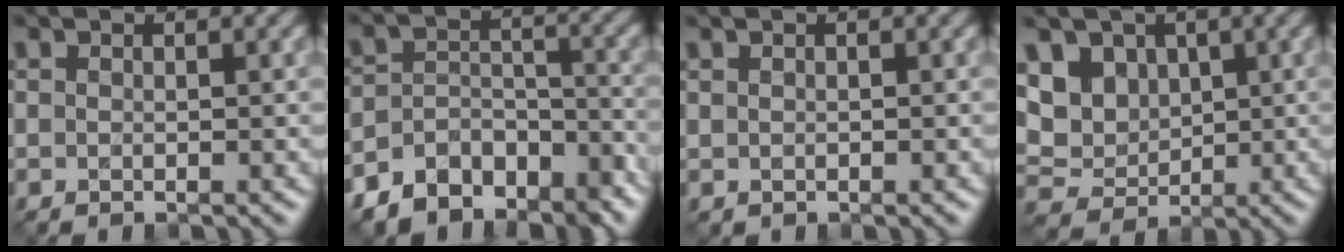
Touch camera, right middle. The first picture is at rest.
{"total": 9.3, "force": [-7.6, 4.9, 2.3], "torque": [-0.036, 0.006, -0.116]}
{"total": 0.0}
{"total": 6.6, "force": [2.2, 5.5, 3.1], "torque": [-0.057, 0.010, 0.032]}